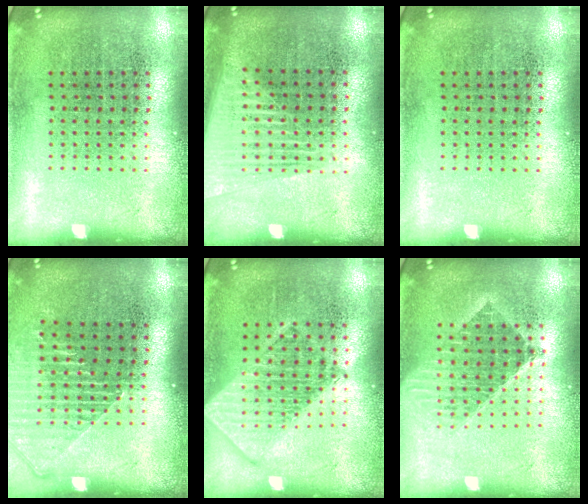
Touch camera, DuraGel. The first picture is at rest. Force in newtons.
{"total": 1.5, "press": 1.4, "slide": 0.4}
{"total": 0.0}
{"total": 1.4, "press": 1.3, "slide": 0.5}
{"total": 2.7, "press": 2.7, "slide": 0.3}
{"total": 1.5, "press": 1.3, "slide": 0.8}